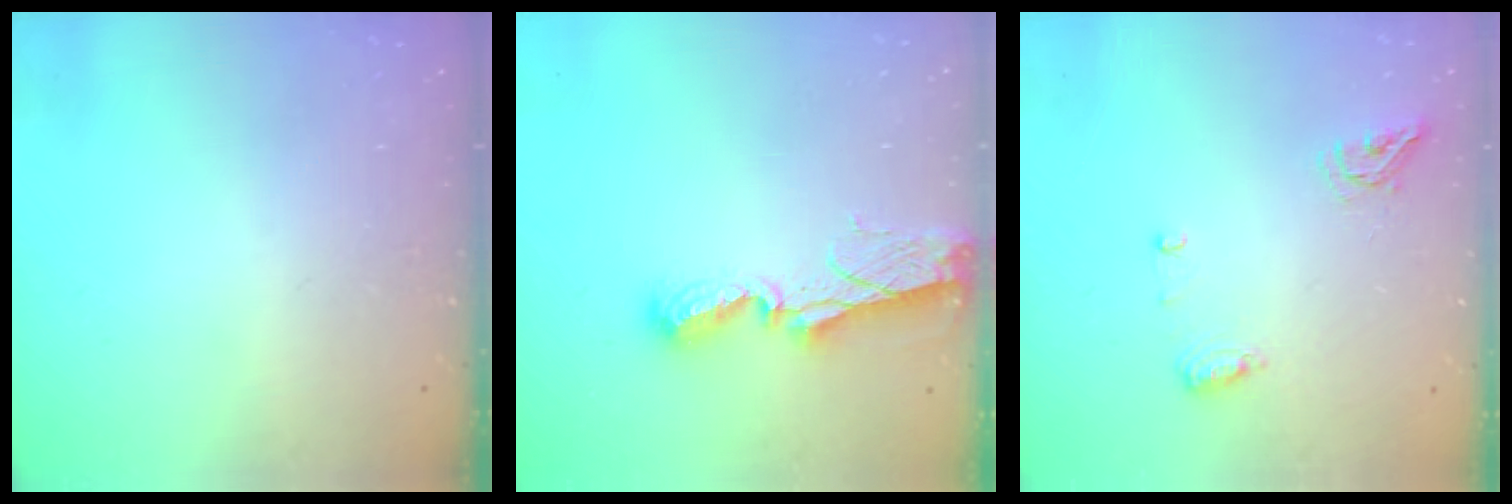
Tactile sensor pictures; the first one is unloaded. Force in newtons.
{"total": 8.4, "press": 8.4, "slide": 1.1}
{"total": 7.4, "press": 7.4, "slide": 1.0}